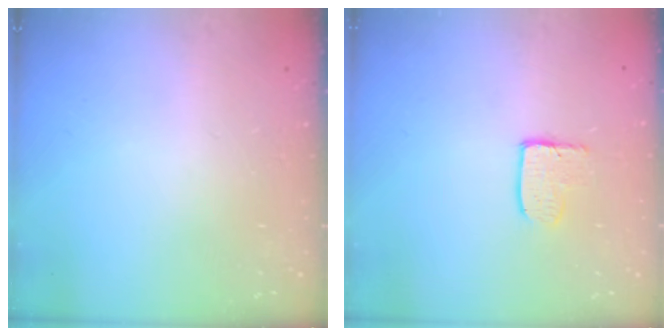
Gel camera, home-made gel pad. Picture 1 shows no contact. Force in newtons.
{"total": 3.7, "press": 3.7, "slide": 0.2}